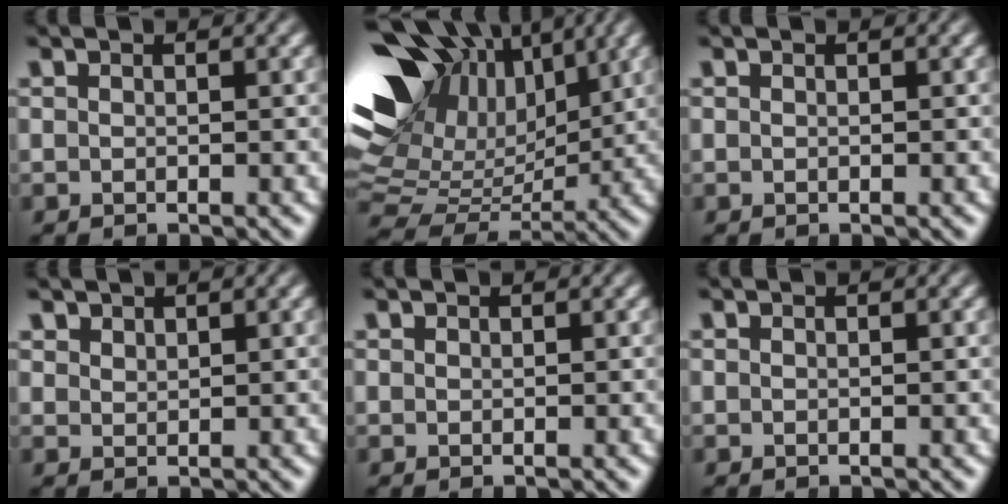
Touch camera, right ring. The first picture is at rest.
{"total": 13.4, "force": [2.8, 10.0, 8.5], "torque": [-0.135, -0.004, 0.047]}
{"total": 0.0}
{"total": 1.5, "force": [1.4, -0.4, -0.1], "torque": [0.014, -0.006, 0.039]}
{"total": 0.0}
{"total": 0.0}